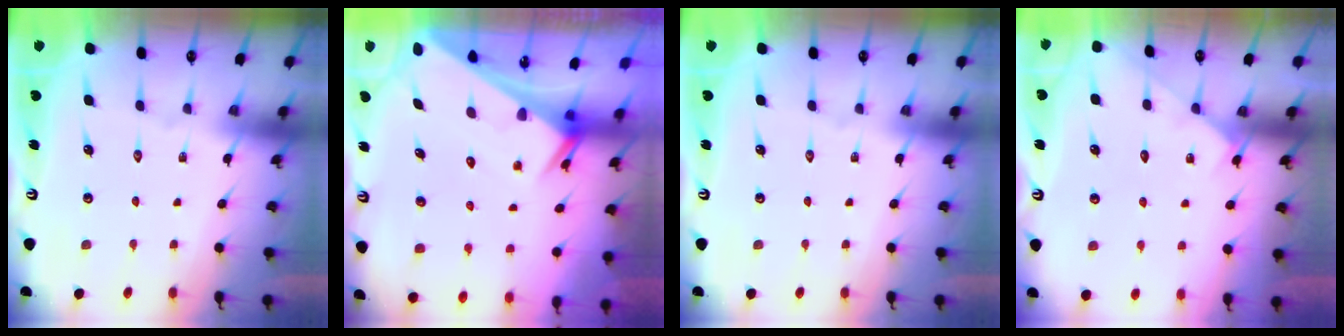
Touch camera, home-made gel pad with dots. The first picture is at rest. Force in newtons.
{"total": 2.7, "press": 2.7, "slide": 0.1}
{"total": 0.0}
{"total": 2.6, "press": 2.5, "slide": 0.4}